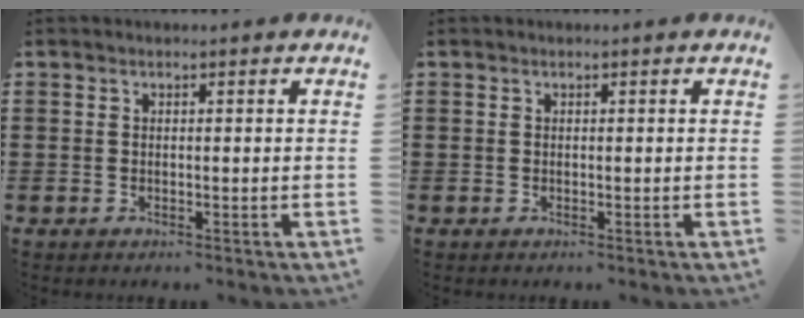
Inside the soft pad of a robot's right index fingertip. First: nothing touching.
{"total": 0.0}